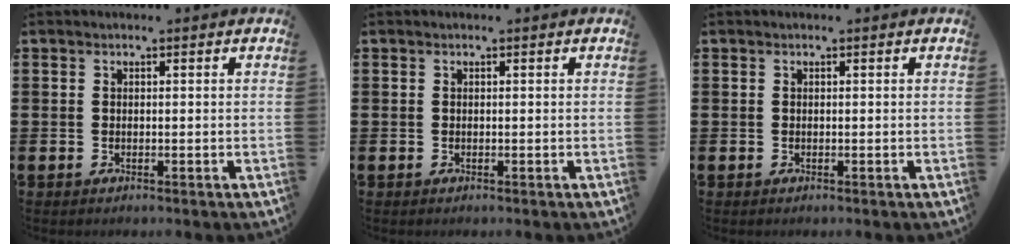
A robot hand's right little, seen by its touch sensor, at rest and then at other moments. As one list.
[{"total": 0.0}, {"total": 0.0}]